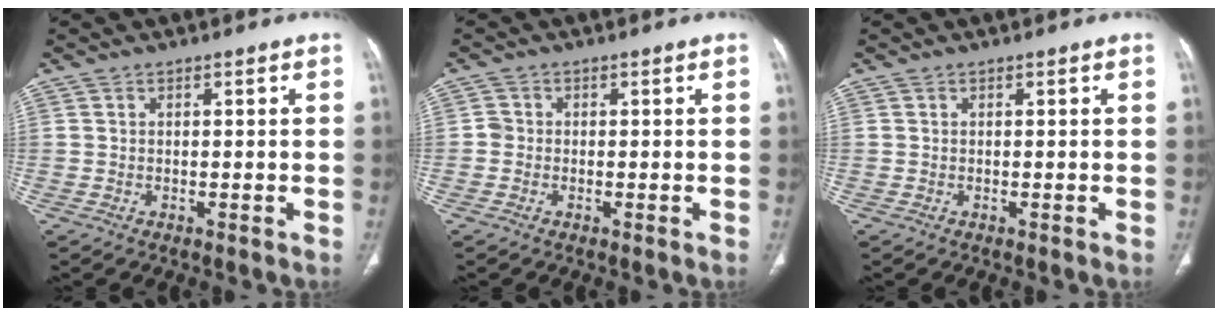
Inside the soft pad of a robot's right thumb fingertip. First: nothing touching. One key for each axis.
{"total": 1.4, "fx": -0.2, "fy": 1.3, "fz": 0.4, "tx": 0.001, "ty": 0.005, "tz": -0.007}
{"total": 0.0}